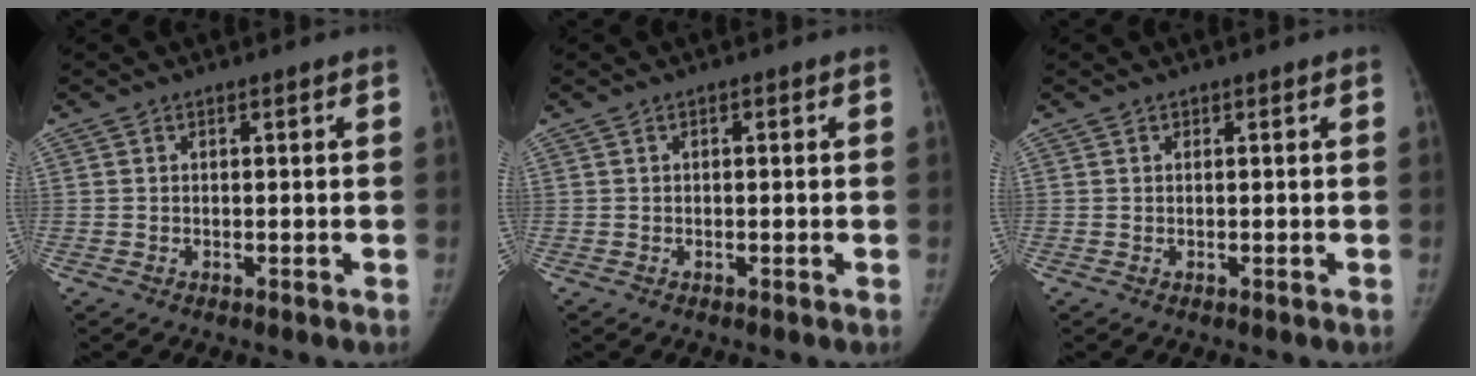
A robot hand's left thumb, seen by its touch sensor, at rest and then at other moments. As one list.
[{"total": 0.0}, {"total": 0.0}]